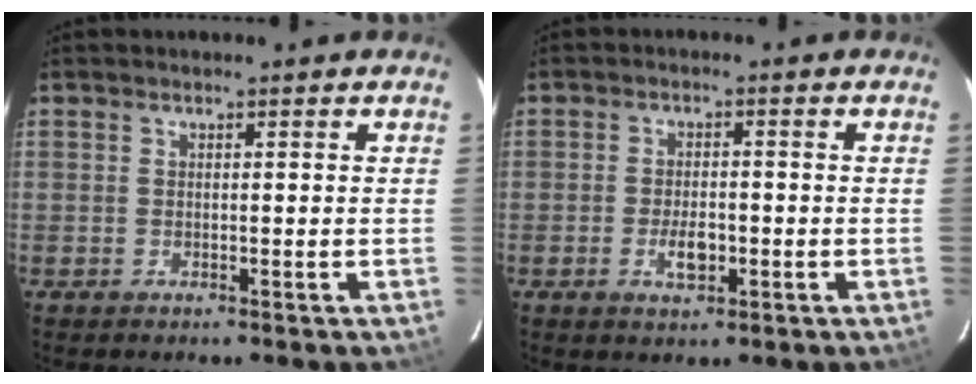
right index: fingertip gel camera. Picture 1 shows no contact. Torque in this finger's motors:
{"motor_torque": [0.54, 0.17, 0.29, 0.06]}